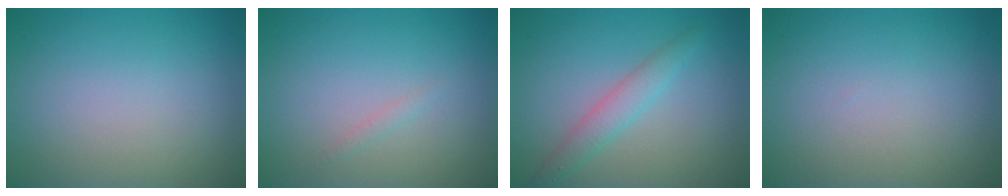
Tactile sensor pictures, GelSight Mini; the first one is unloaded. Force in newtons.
{"total": 0.5, "press": 0.5, "slide": 0.0}
{"total": 2.3, "press": 2.3, "slide": 0.1}
{"total": 0.0}